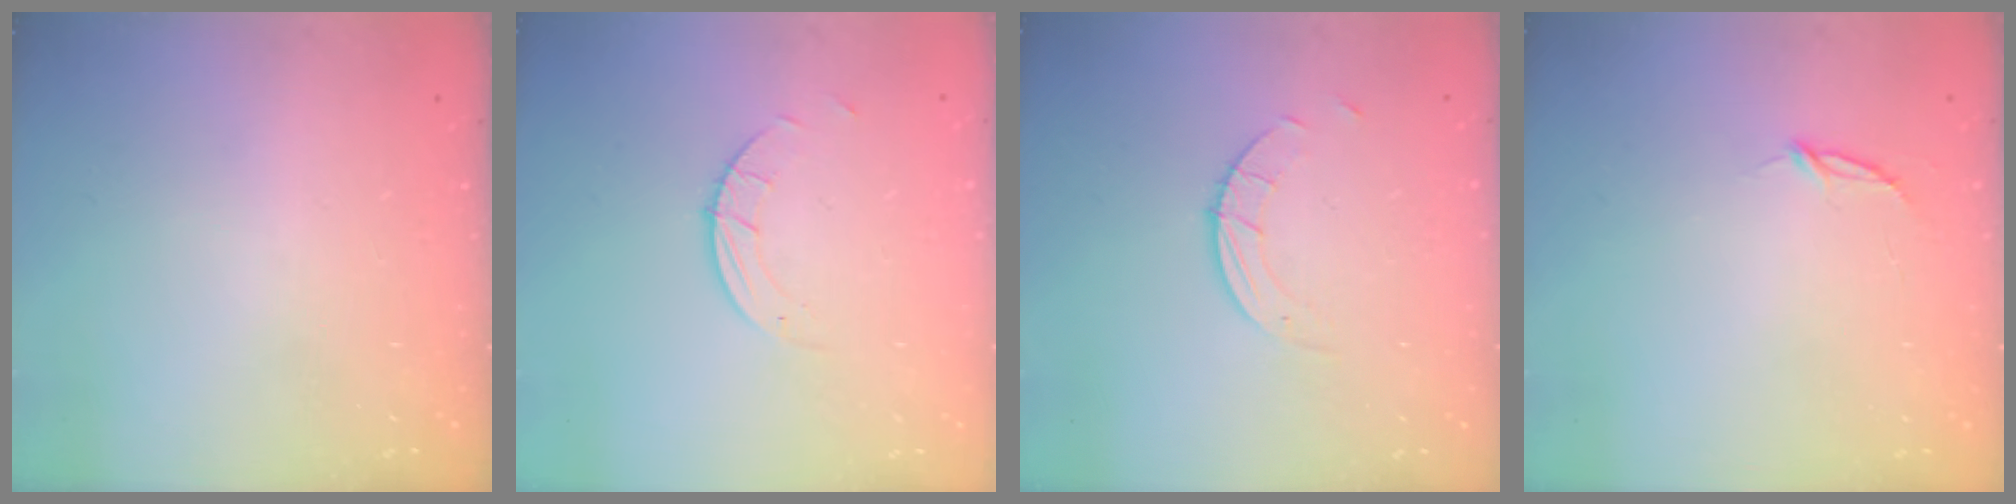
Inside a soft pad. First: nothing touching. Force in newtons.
{"total": 1.9, "press": 1.9, "slide": 0.1}
{"total": 2.7, "press": 2.7, "slide": 0.3}
{"total": 2.8, "press": 2.8, "slide": 0.3}